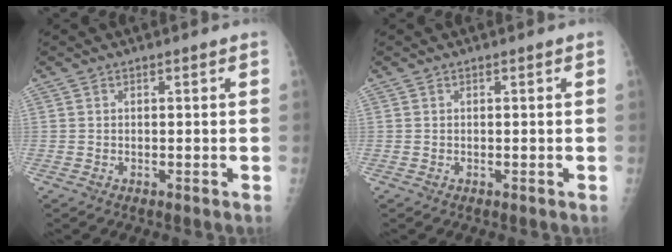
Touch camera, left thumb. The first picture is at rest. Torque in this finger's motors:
{"motor_torque": [0.01, 0.01, -0.07, -0.01, 0.00]}